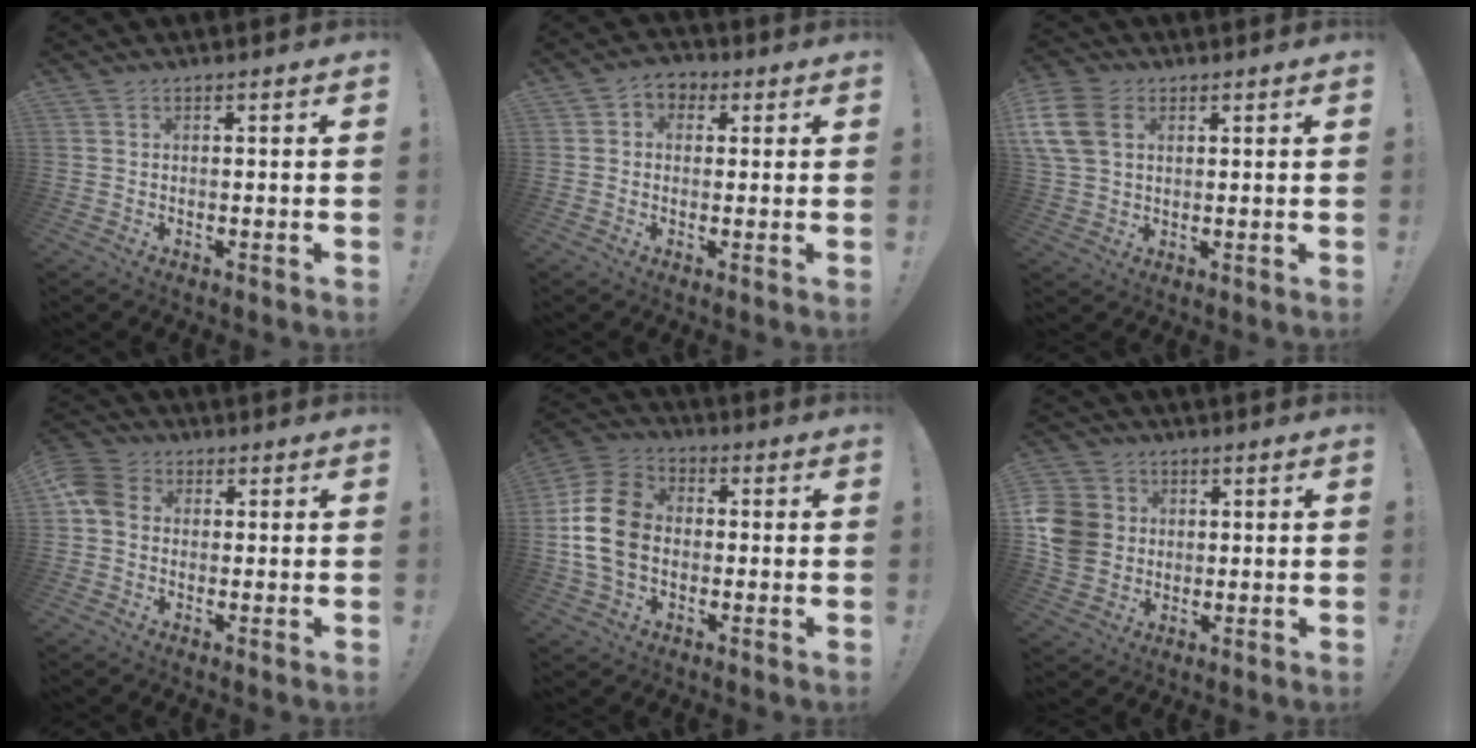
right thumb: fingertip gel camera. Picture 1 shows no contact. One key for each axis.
{"total": 4.2, "fx": 0.0, "fy": 3.8, "fz": 1.9, "tx": -0.029, "ty": 0.008, "tz": 0.001}
{"total": 12.1, "fx": 3.7, "fy": 8.6, "fz": 7.7, "tx": -0.162, "ty": -0.002, "tz": 0.076}
{"total": 6.5, "fx": 0.3, "fy": 5.2, "fz": 3.9, "tx": -0.075, "ty": 0.013, "tz": 0.010}
{"total": 15.8, "fx": -1.3, "fy": 11.8, "fz": 10.4, "tx": -0.175, "ty": 0.027, "tz": -0.021}
{"total": 11.1, "fx": 0.1, "fy": 9.9, "fz": 5.1, "tx": -0.109, "ty": 0.009, "tz": 0.008}